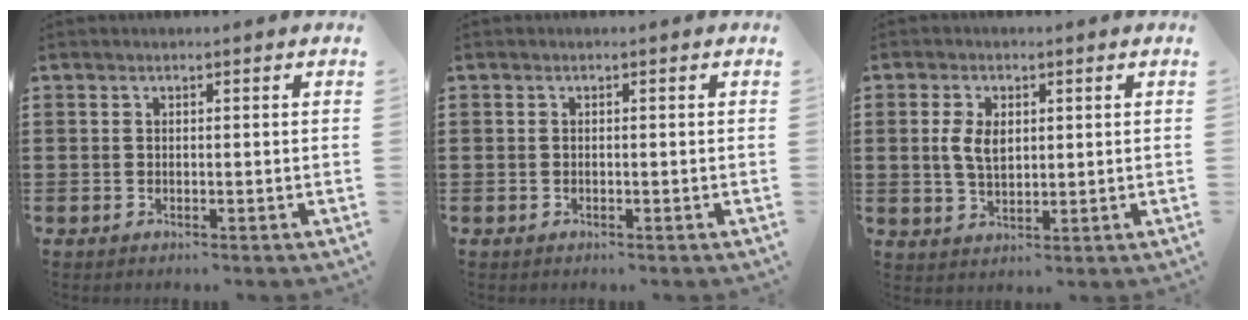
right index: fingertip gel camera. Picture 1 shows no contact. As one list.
[{"total": 0.0}, {"total": 4.7, "force": [0.8, 2.7, 3.7], "torque": [-0.087, 0.007, 0.012]}]